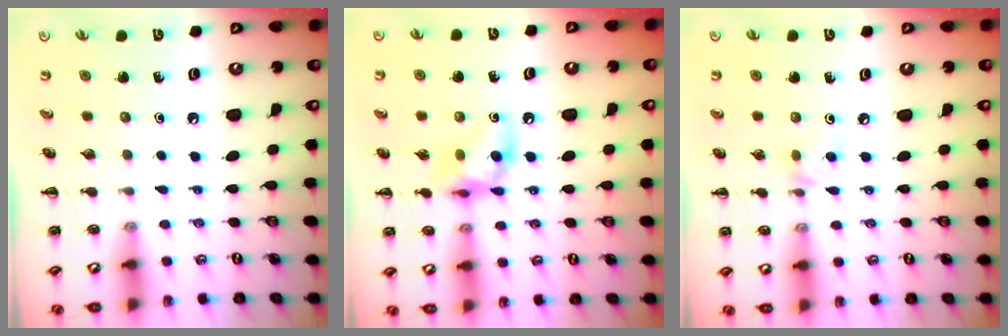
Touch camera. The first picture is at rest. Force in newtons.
{"total": 10.3, "press": 10.3, "slide": 0.9}
{"total": 4.2, "press": 3.9, "slide": 1.6}